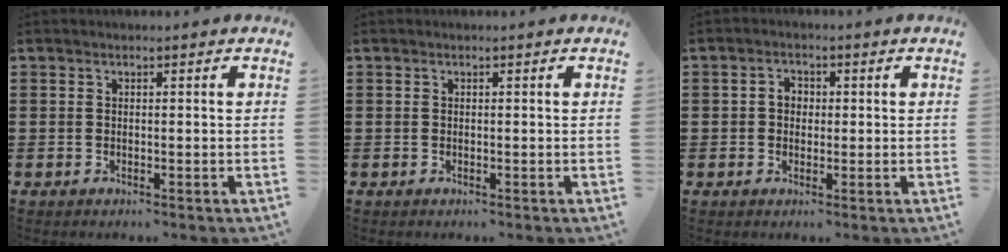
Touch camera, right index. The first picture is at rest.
{"total": 0.0}
{"total": 2.4, "force": [0.0, 1.9, 1.5], "torque": [-0.033, 0.010, -0.002]}